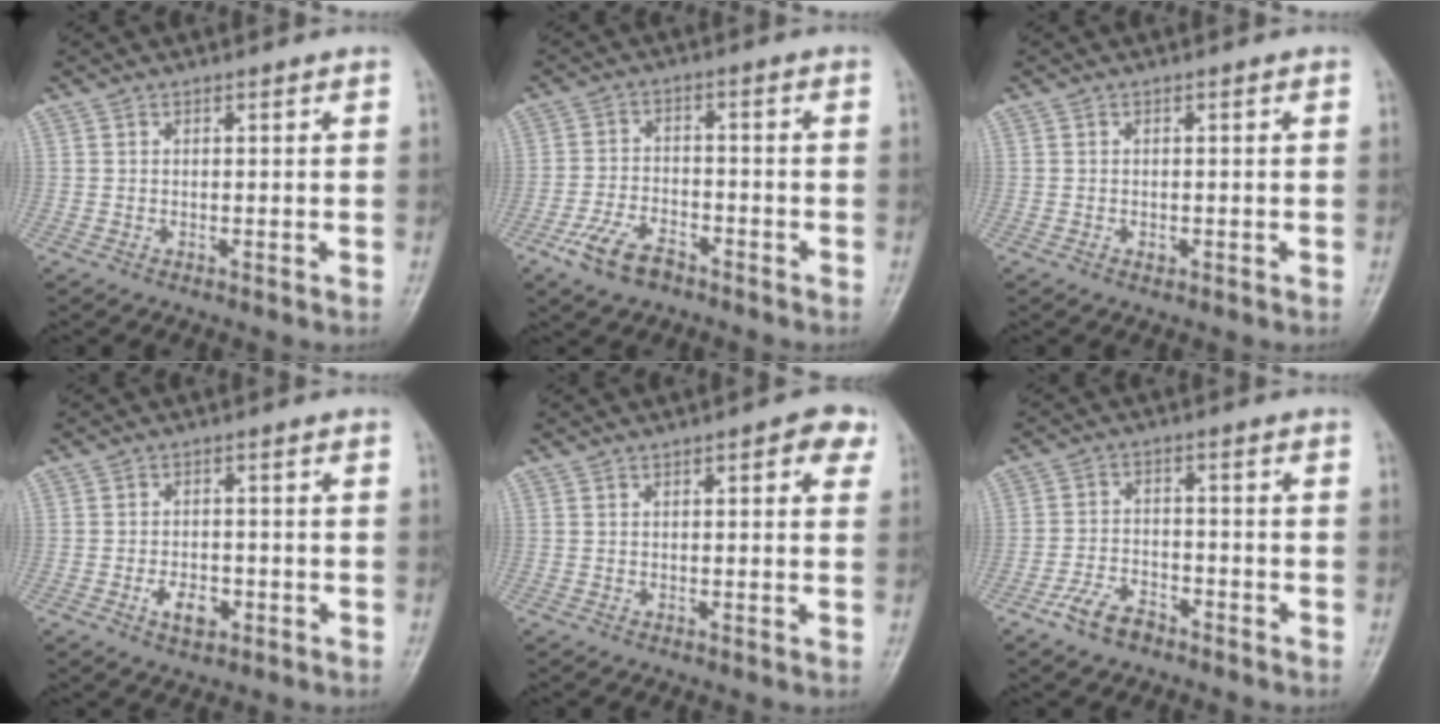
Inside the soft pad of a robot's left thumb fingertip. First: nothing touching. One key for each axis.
{"total": 7.4, "fx": -4.7, "fy": 3.8, "fz": 4.2, "tx": -0.082, "ty": 0.020, "tz": -0.089}
{"total": 0.9, "fx": -0.3, "fy": 0.6, "fz": 0.5, "tx": -0.009, "ty": 0.004, "tz": -0.004}
{"total": 4.4, "fx": -1.7, "fy": 2.7, "fz": 3.0, "tx": -0.045, "ty": 0.006, "tz": -0.027}
{"total": 4.9, "fx": 2.1, "fy": 1.8, "fz": 4.1, "tx": -0.033, "ty": 0.002, "tz": 0.016}
{"total": 5.5, "fx": -3.9, "fy": 2.8, "fz": 2.7, "tx": -0.051, "ty": 0.022, "tz": -0.073}